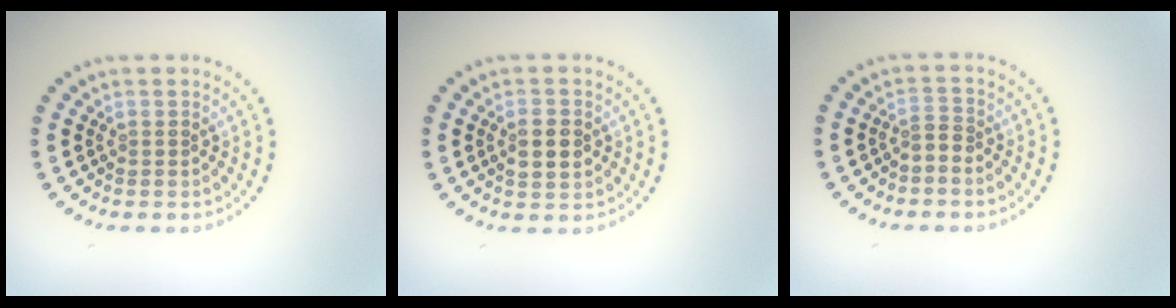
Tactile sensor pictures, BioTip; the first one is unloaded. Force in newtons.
{"total": 2.3, "press": 2.3, "slide": 0.1}
{"total": 1.2, "press": 0.7, "slide": 1.0}